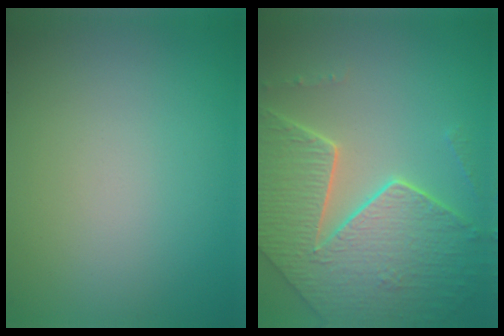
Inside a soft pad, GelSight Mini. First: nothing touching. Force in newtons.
{"total": 8.1, "press": 5.7, "slide": 5.7}